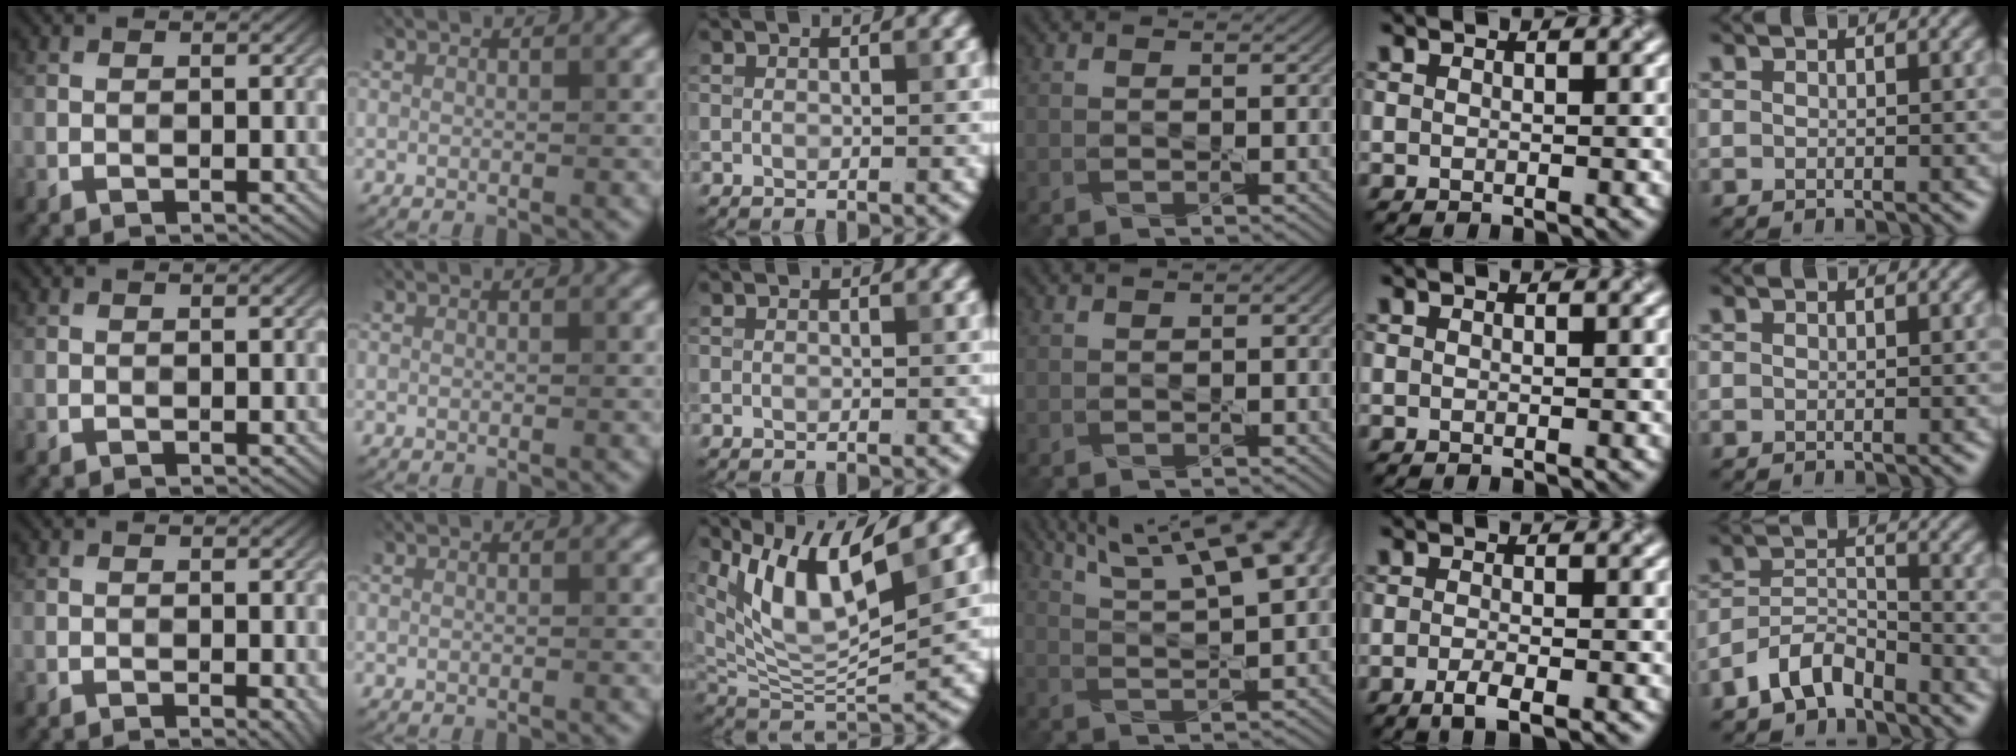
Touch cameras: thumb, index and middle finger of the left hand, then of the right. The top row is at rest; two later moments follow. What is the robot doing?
{"motion": "pour", "object": "sugar"}